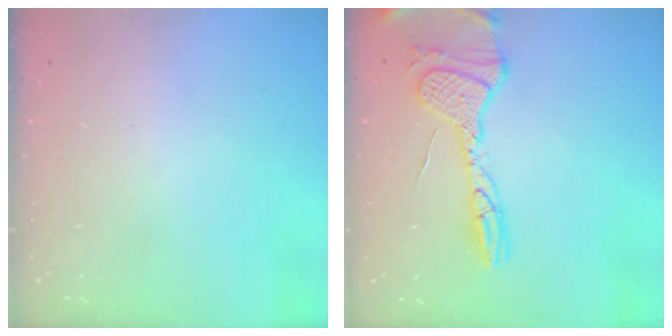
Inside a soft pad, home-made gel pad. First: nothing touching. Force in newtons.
{"total": 17.0, "press": 17.0, "slide": 1.6}